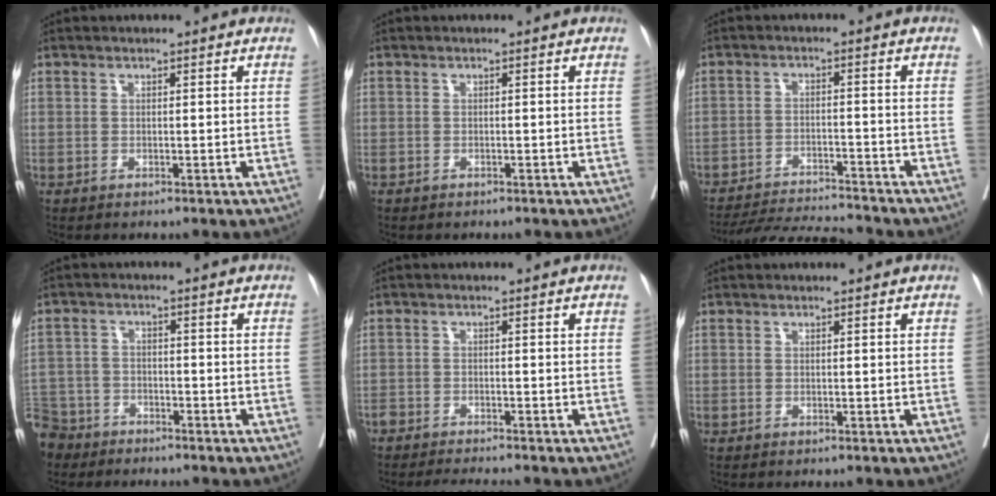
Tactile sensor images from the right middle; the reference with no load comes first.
{"total": 0.8, "force": [-0.7, 0.3, 0.2], "torque": [-0.011, -0.001, -0.013]}
{"total": 10.9, "force": [-10.6, -0.3, 2.5], "torque": [-0.034, -0.006, -0.168]}
{"total": 9.8, "force": [-7.5, 6.2, 1.7], "torque": [-0.067, 0.000, -0.141]}
{"total": 5.5, "force": [-5.1, -0.1, 2.0], "torque": [-0.022, -0.012, -0.083]}
{"total": 0.0}